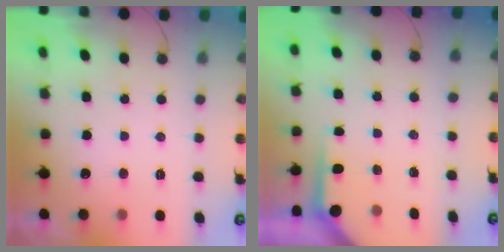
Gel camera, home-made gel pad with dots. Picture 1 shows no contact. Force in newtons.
{"total": 3.7, "press": 3.7, "slide": 0.3}